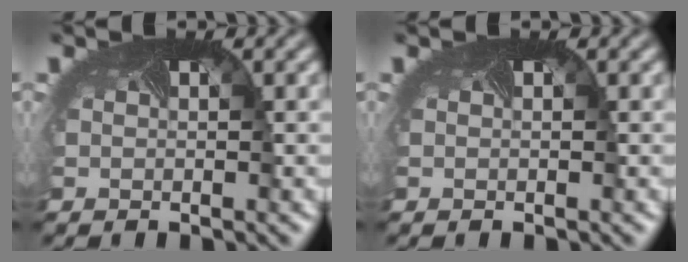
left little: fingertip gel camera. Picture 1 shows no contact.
{"total": 0.0}